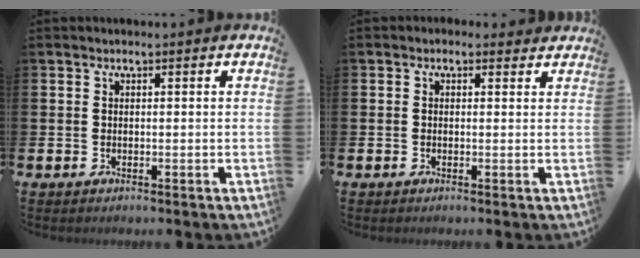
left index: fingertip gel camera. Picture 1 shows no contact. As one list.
[{"total": 0.8, "force": [0.4, 0.6, 0.3], "torque": [0.002, 0.004, 0.003]}]